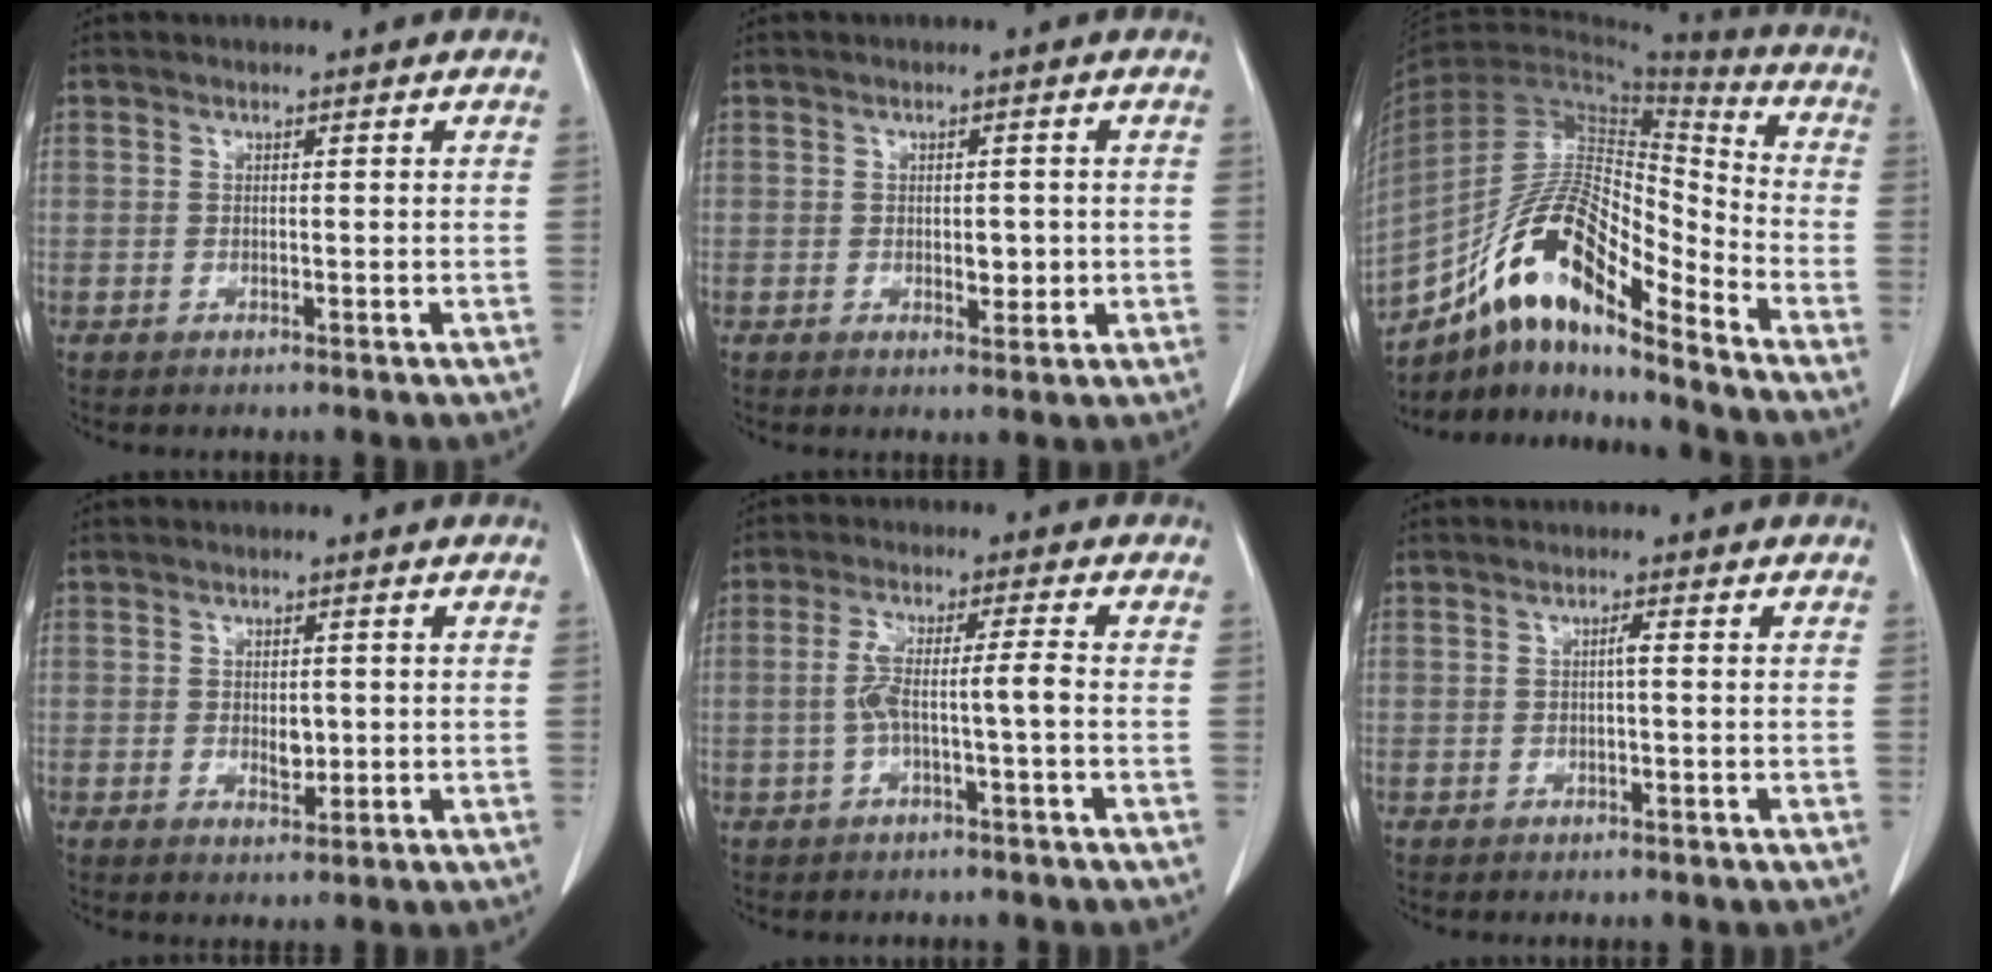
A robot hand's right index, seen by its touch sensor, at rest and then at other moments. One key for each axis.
{"total": 2.7, "fx": -0.2, "fy": 1.4, "fz": 2.3, "tx": -0.034, "ty": -0.002, "tz": 0.001}
{"total": 15.5, "fx": -10.3, "fy": 3.8, "fz": 11.0, "tx": -0.203, "ty": 0.031, "tz": -0.180}
{"total": 2.6, "fx": -0.1, "fy": 1.5, "fz": 2.1, "tx": -0.035, "ty": -0.003, "tz": 0.003}
{"total": 5.3, "fx": -1.1, "fy": 0.1, "fz": 5.2, "tx": -0.108, "ty": 0.020, "tz": -0.016}
{"total": 0.9, "fx": 0.0, "fy": 0.0, "fz": 0.9, "tx": -0.016, "ty": 0.001, "tz": 0.000}